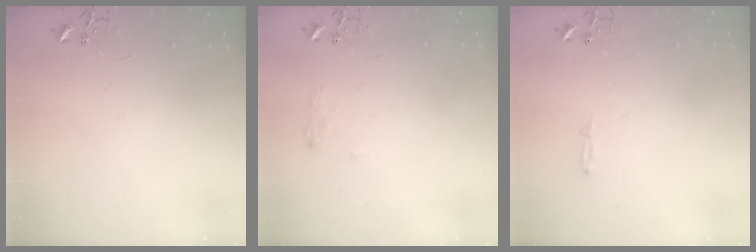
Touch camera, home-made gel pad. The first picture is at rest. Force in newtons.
{"total": 8.1, "press": 8.1, "slide": 1.0}
{"total": 3.0, "press": 2.9, "slide": 0.5}